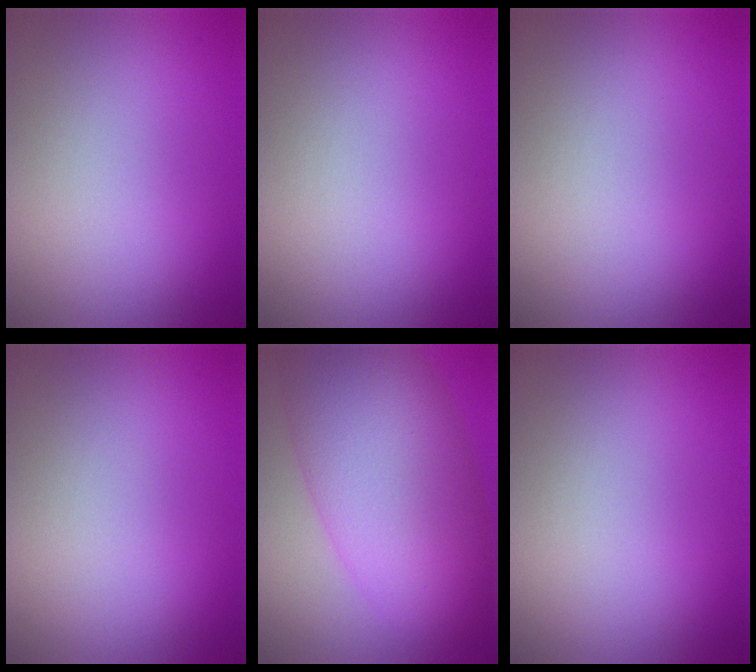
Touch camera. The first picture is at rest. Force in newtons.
{"total": 0.0}
{"total": 0.0}
{"total": 0.0}
{"total": 10.7, "press": 10.7, "slide": 0.3}
{"total": 0.0}